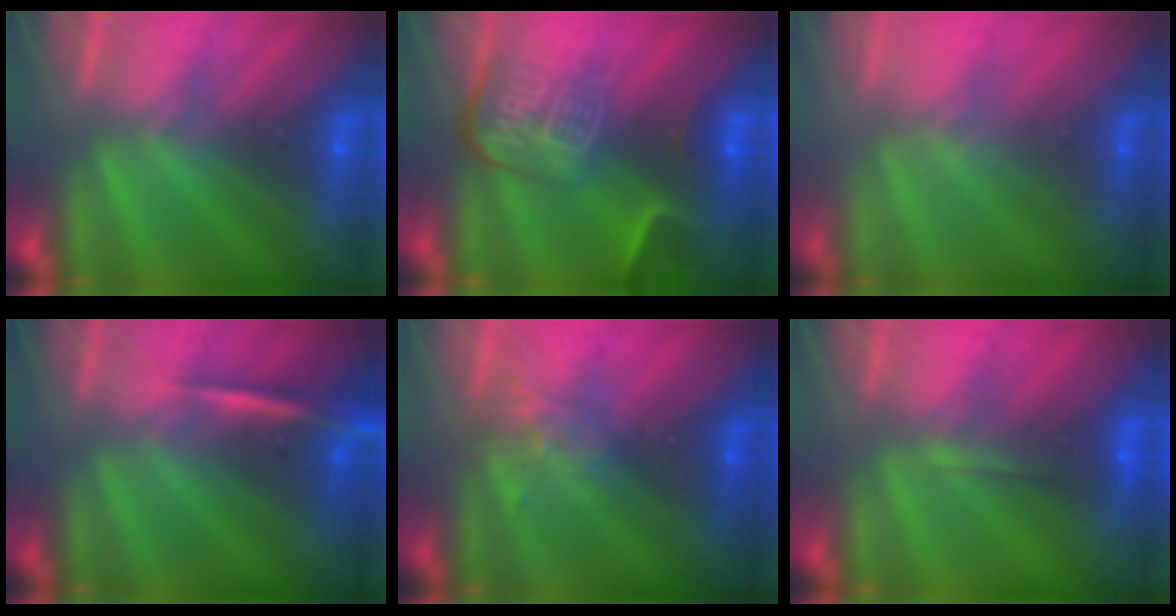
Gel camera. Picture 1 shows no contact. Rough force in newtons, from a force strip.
{"total": 9.1}
{"total": 2.3}
{"total": 2.3}
{"total": 3.9}
{"total": 1.8}